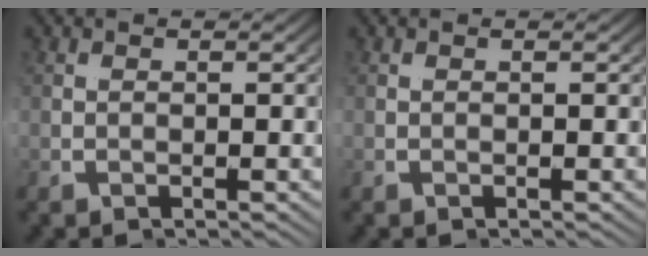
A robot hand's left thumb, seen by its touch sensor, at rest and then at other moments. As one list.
[{"total": 0.0}]